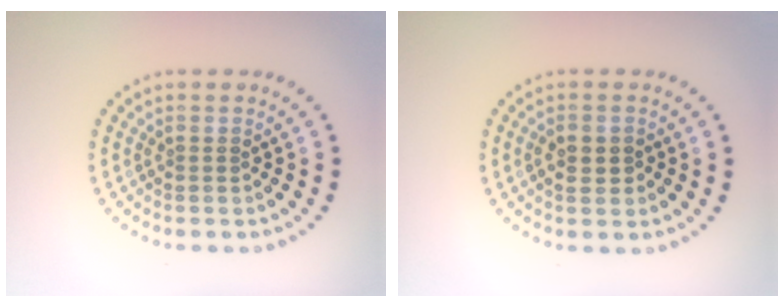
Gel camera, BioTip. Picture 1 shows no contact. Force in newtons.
{"total": 1.6, "press": 1.6, "slide": 0.2}